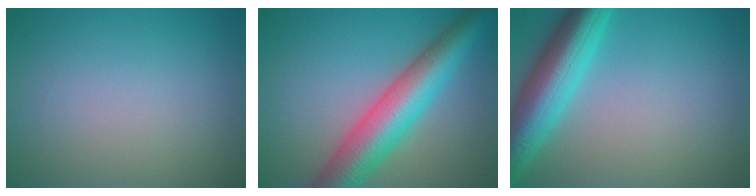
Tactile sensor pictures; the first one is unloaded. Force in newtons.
{"total": 8.5, "press": 8.5, "slide": 0.2}
{"total": 8.0, "press": 8.0, "slide": 0.3}